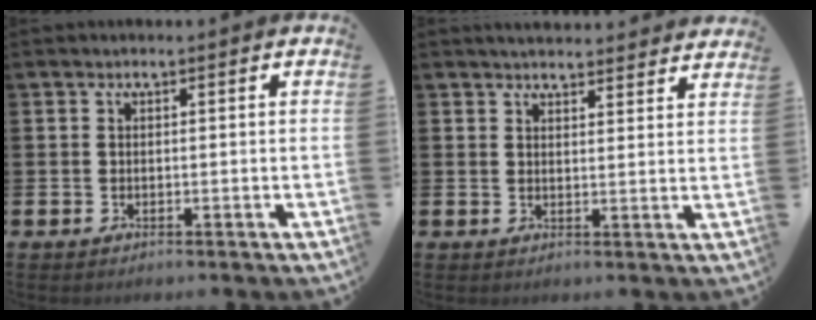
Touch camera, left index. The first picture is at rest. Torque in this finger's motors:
{"motor_torque": [0.67, -0.81, 0.38, 0.09]}